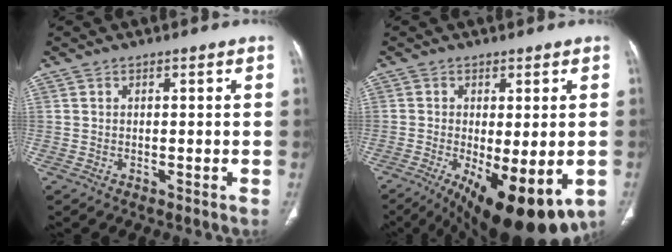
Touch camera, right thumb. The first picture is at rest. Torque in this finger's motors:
{"motor_torque": [0.60, 1.81, 0.32, -0.21, 0.16]}